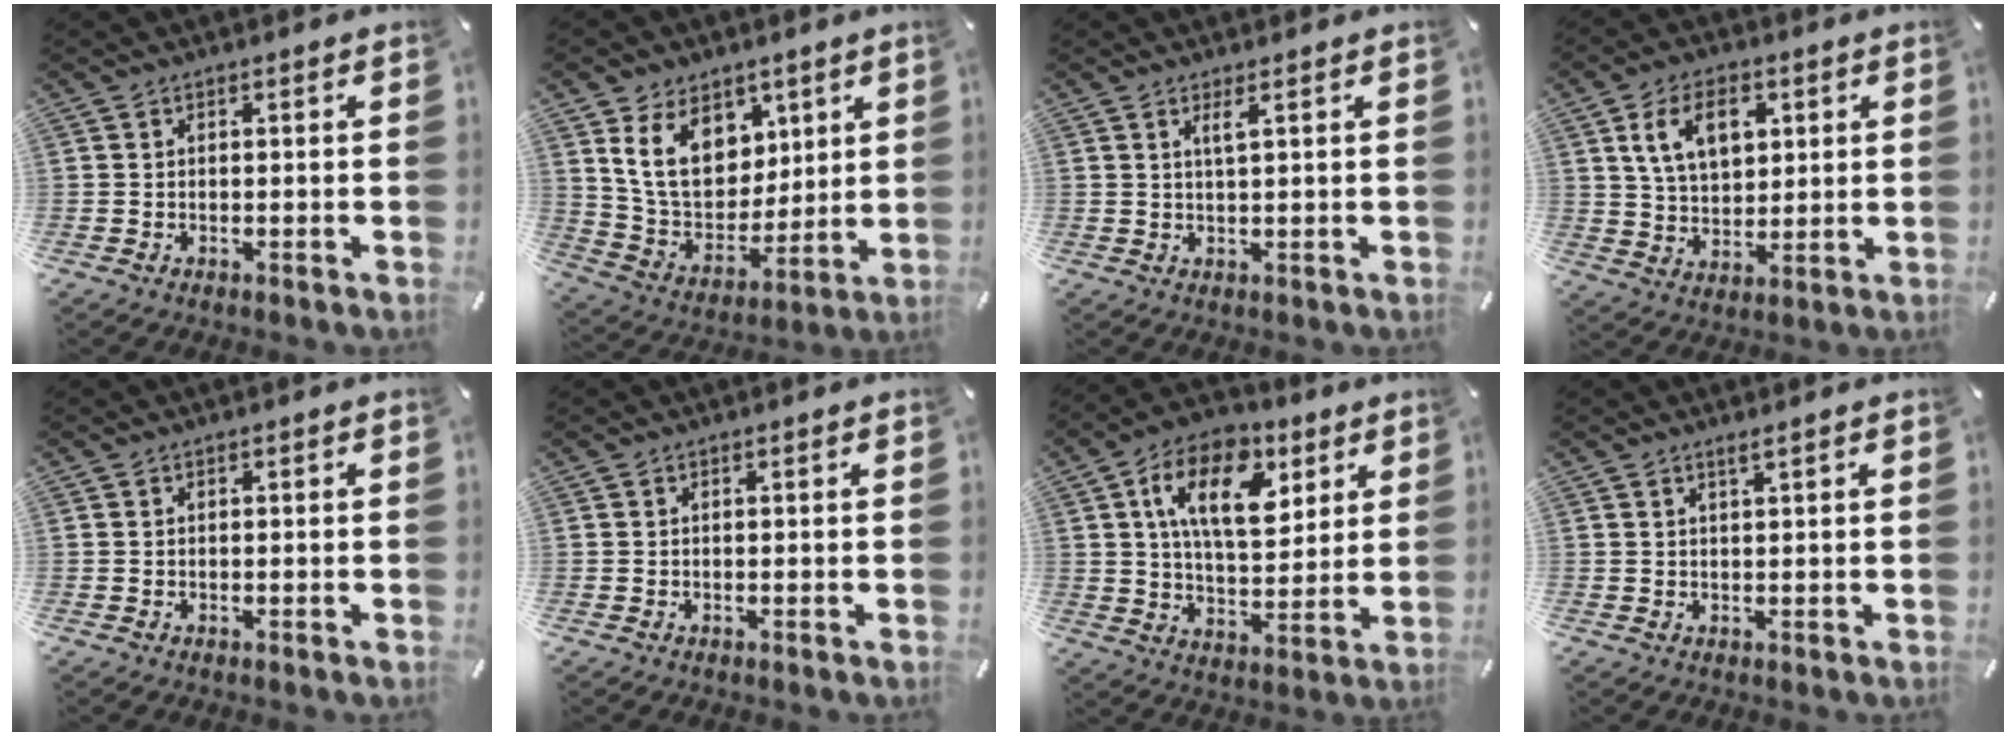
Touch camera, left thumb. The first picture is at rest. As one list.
[{"total": 14.8, "force": [6.3, 11.3, 7.2], "torque": [-0.146, -0.021, 0.124]}, {"total": 2.3, "force": [1.2, 0.0, 2.0], "torque": [-0.042, -0.001, 0.019]}, {"total": 10.4, "force": [3.9, 7.0, 6.6], "torque": [-0.123, 0.004, 0.068]}, {"total": 0.0}, {"total": 0.0}, {"total": 16.1, "force": [6.9, 9.4, 11.2], "torque": [-0.175, -0.009, 0.119]}, {"total": 1.4, "force": [1.0, -0.1, 1.0], "torque": [-0.021, -0.002, 0.018]}]